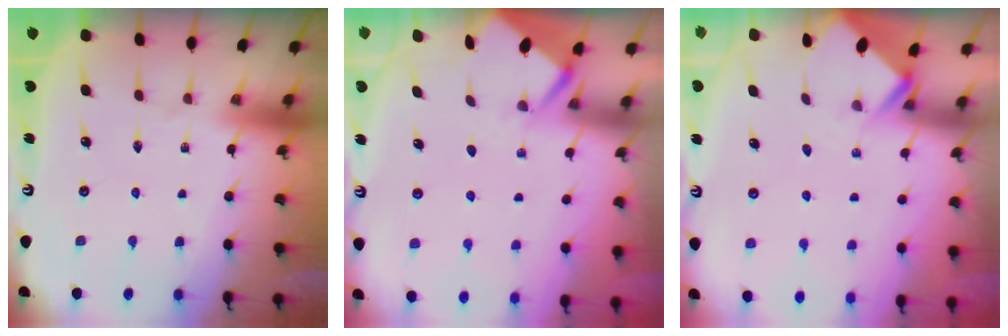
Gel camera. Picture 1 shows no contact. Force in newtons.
{"total": 2.6, "press": 2.6, "slide": 0.4}
{"total": 2.7, "press": 2.7, "slide": 0.2}